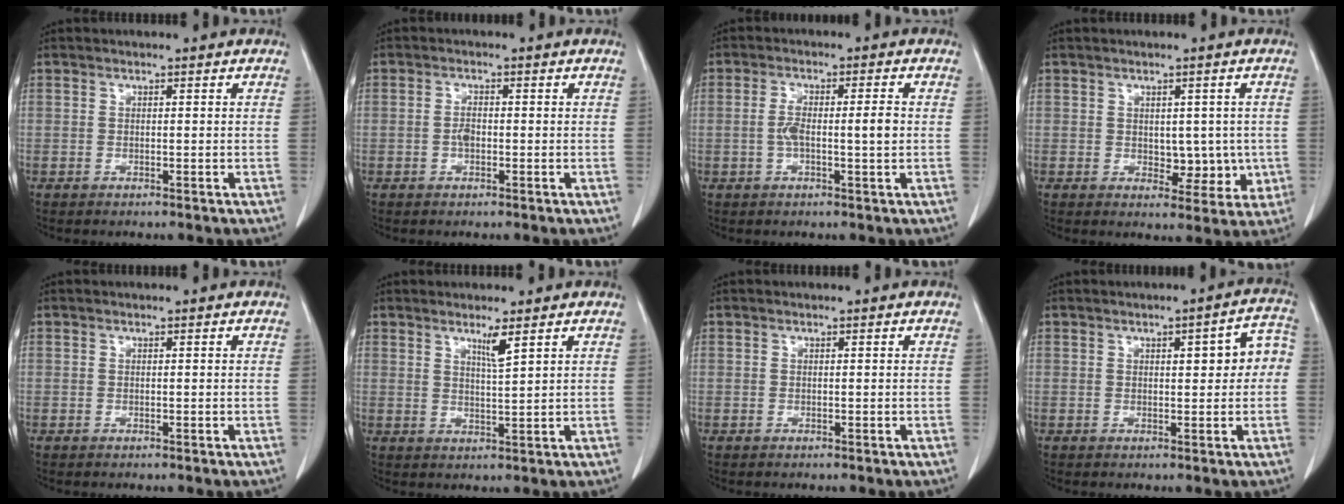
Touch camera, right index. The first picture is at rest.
{"total": 1.8, "force": [-0.4, 0.8, 1.5], "torque": [-0.029, 0.003, -0.007]}
{"total": 5.2, "force": [-0.3, 0.8, 5.2], "torque": [-0.102, 0.009, -0.005]}
{"total": 5.3, "force": [-0.2, 3.4, 4.1], "torque": [-0.036, 0.002, 0.007]}
{"total": 0.0}
{"total": 2.8, "force": [1.8, -0.4, 2.2], "torque": [-0.042, -0.011, 0.035]}
{"total": 0.0}
{"total": 5.6, "force": [0.6, 1.8, 5.2], "torque": [-0.063, 0.024, 0.006]}